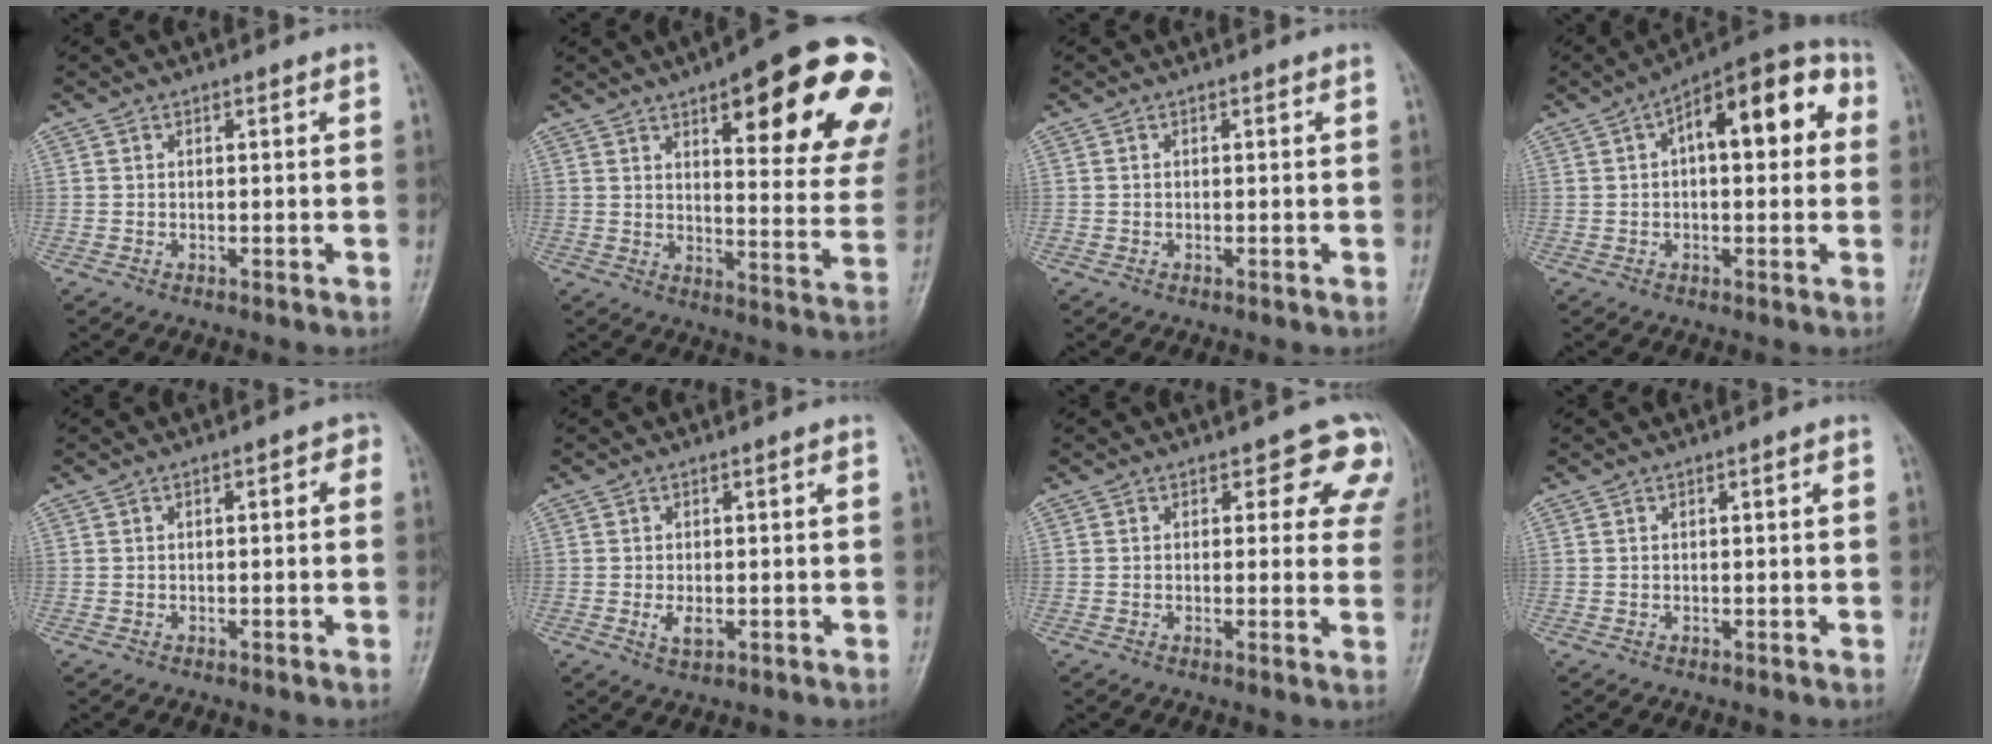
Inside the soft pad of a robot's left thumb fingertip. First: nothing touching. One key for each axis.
{"total": 25.4, "fx": 12.1, "fy": 8.0, "fz": 20.9, "tx": -0.224, "ty": -0.026, "tz": 0.158}
{"total": 0.0}
{"total": 15.5, "fx": 3.5, "fy": 7.1, "fz": 13.3, "tx": -0.159, "ty": 0.039, "tz": 0.042}
{"total": 2.2, "fx": 0.1, "fy": 1.1, "fz": 2.0, "tx": -0.016, "ty": 0.010, "tz": -0.006}
{"total": 3.3, "fx": -0.7, "fy": 1.5, "fz": 2.8, "tx": -0.053, "ty": 0.002, "tz": -0.010}
{"total": 7.2, "fx": 4.3, "fy": 4.2, "fz": 4.0, "tx": 0.002, "ty": -0.017, "tz": 0.029}
{"total": 0.9, "fx": 0.1, "fy": 0.1, "fz": 0.9, "tx": -0.018, "ty": 0.002, "tz": 0.002}